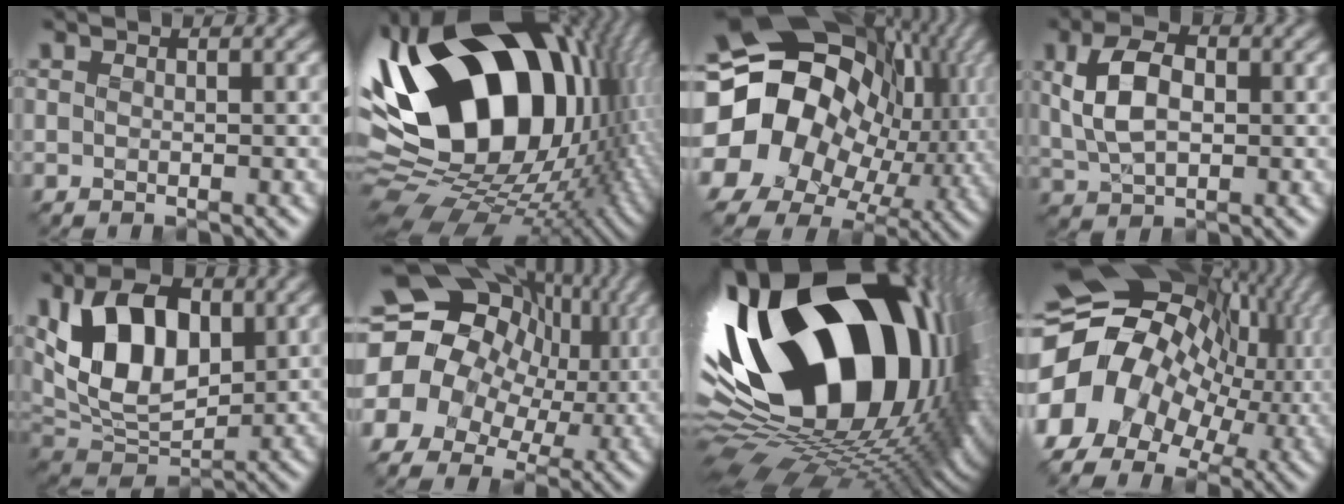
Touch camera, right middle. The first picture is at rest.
{"total": 21.3, "force": [2.5, 13.4, 16.4], "torque": [-0.304, 0.020, 0.023]}
{"total": 21.9, "force": [0.8, 18.7, 11.3], "torque": [-0.228, 0.013, -0.015]}
{"total": 5.2, "force": [0.3, 3.0, 4.2], "torque": [-0.079, 0.006, -0.001]}
{"total": 10.5, "force": [2.5, 6.0, 8.2], "torque": [-0.154, 0.011, 0.031]}
{"total": 18.4, "force": [2.5, 15.5, 9.6], "torque": [-0.187, 0.006, 0.018]}
{"total": 22.4, "force": [3.4, 12.6, 18.2], "torque": [-0.356, 0.005, 0.038]}
{"total": 17.4, "force": [-1.0, 13.4, 11.1], "torque": [-0.204, -0.008, -0.013]}